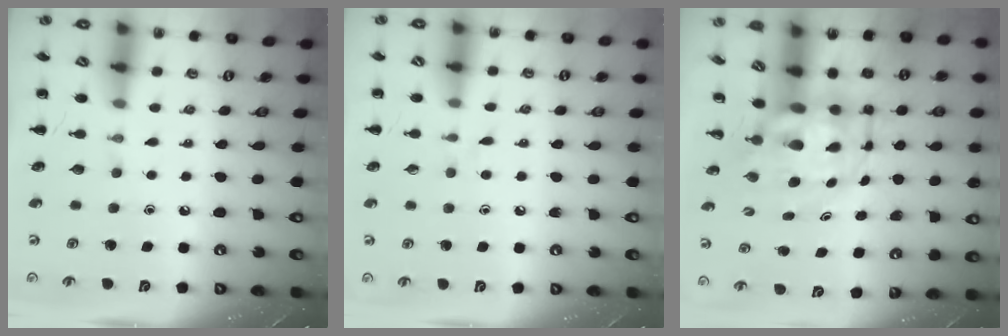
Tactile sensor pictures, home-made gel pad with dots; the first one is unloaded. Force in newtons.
{"total": 3.9, "press": 3.5, "slide": 1.8}
{"total": 7.1, "press": 6.9, "slide": 1.7}